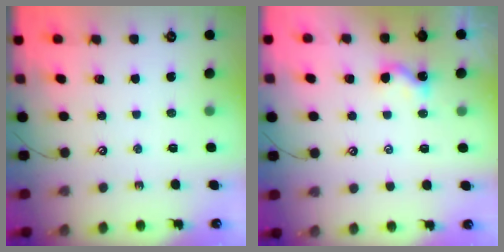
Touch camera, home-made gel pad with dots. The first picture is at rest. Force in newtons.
{"total": 0.5, "press": 0.3, "slide": 0.4}